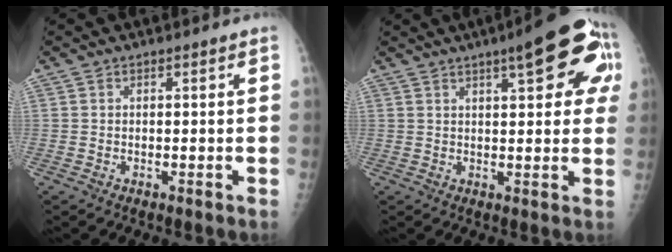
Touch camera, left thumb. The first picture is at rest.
{"total": 15.8, "force": [6.1, 4.9, 13.7], "torque": [-0.150, 0.009, 0.068]}